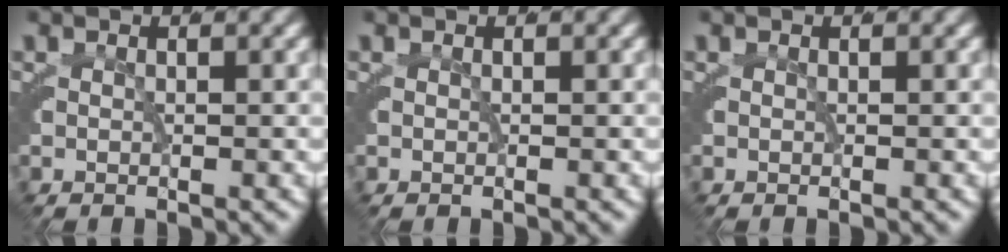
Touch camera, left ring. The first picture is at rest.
{"total": 0.0}
{"total": 0.0}